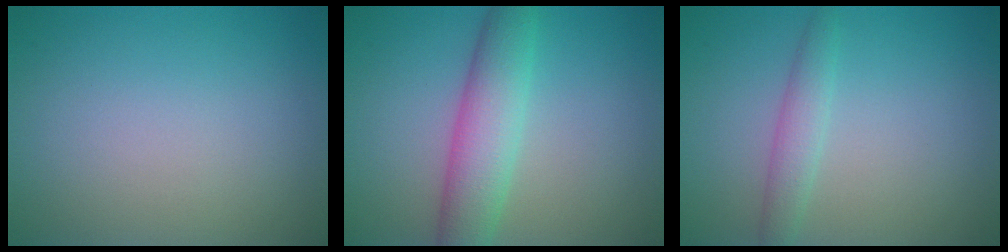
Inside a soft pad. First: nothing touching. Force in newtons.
{"total": 5.3, "press": 5.3, "slide": 0.1}
{"total": 2.0, "press": 2.0, "slide": 0.0}